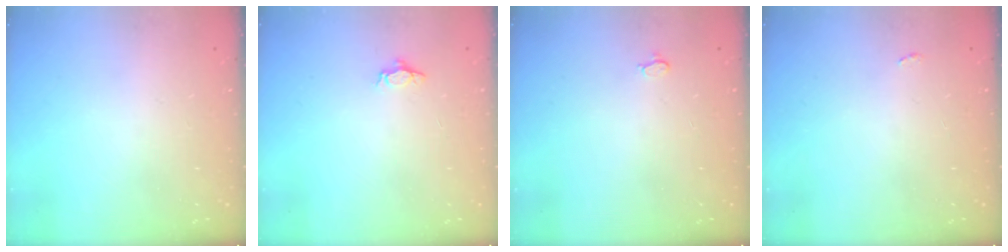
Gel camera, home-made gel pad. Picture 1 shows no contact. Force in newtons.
{"total": 3.4, "press": 3.3, "slide": 0.5}
{"total": 2.6, "press": 2.6, "slide": 0.3}
{"total": 2.0, "press": 2.0, "slide": 0.3}